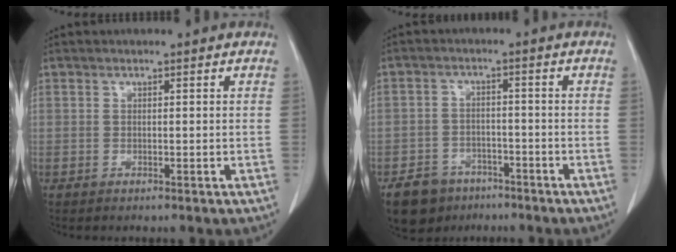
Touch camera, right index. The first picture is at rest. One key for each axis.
{"total": 6.8, "fx": -4.7, "fy": 4.6, "fz": 1.5, "tx": -0.032, "ty": 0.006, "tz": -0.074}